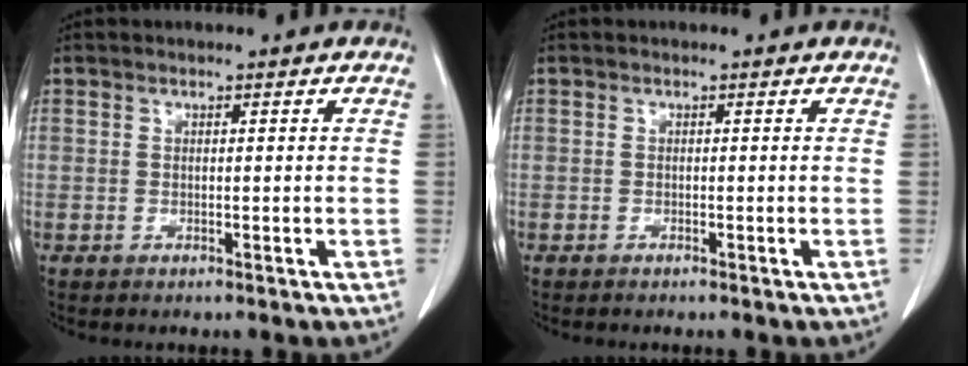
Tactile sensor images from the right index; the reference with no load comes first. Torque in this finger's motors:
{"motor_torque": [-0.04, 0.12, 0.03, 0.00]}